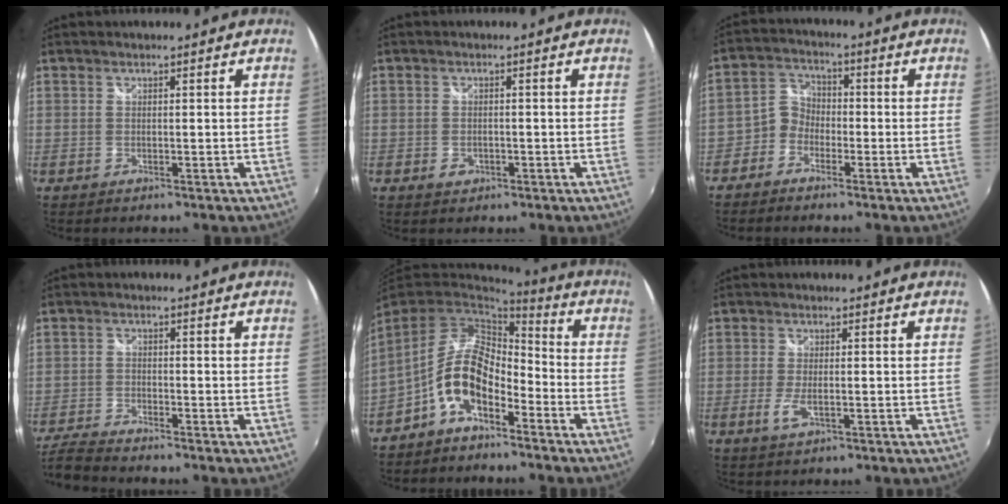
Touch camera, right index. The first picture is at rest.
{"total": 2.1, "force": [-0.9, 1.6, 1.0], "torque": [-0.017, -0.001, -0.013]}
{"total": 4.7, "force": [-2.7, 3.7, 0.9], "torque": [-0.018, 0.019, -0.064]}
{"total": 6.8, "force": [-6.4, 0.5, 2.4], "torque": [-0.067, -0.023, -0.126]}
{"total": 10.1, "force": [-5.4, 5.0, 6.9], "torque": [-0.139, 0.011, -0.103]}
{"total": 3.4, "force": [-1.1, 1.1, 3.1], "torque": [-0.067, -0.007, -0.019]}